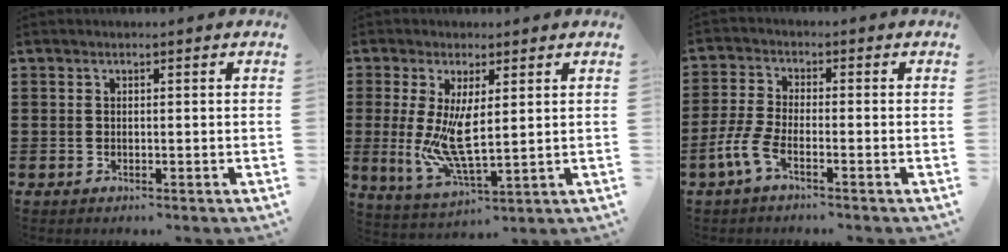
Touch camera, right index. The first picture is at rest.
{"total": 8.5, "force": [1.1, 2.7, 8.0], "torque": [-0.172, -0.023, 0.019]}
{"total": 4.6, "force": [-2.6, 1.3, 3.6], "torque": [-0.102, -0.014, -0.058]}